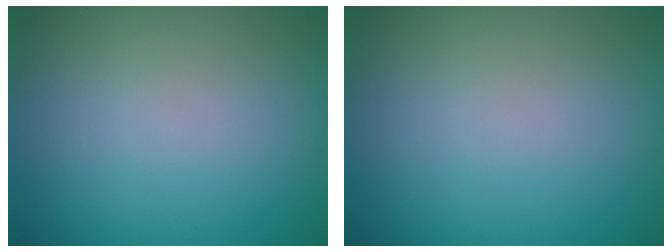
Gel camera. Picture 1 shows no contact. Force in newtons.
{"total": 0.0}